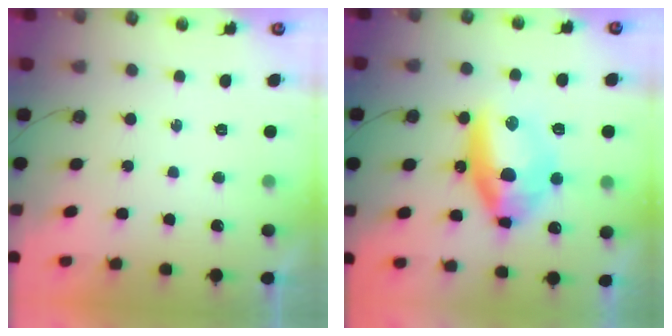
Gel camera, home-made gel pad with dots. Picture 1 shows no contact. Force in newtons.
{"total": 13.0, "press": 12.8, "slide": 2.0}